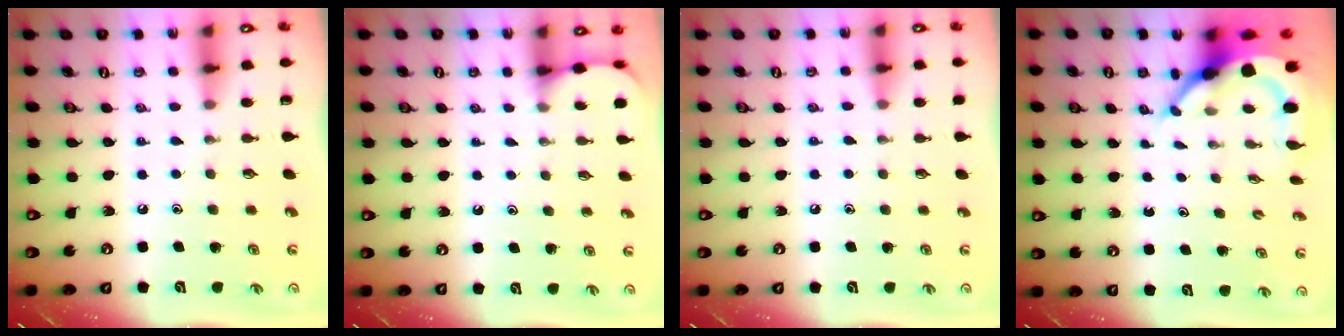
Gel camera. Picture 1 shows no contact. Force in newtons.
{"total": 2.4, "press": 2.4, "slide": 0.2}
{"total": 4.0, "press": 4.0, "slide": 0.6}
{"total": 6.8, "press": 6.7, "slide": 0.9}